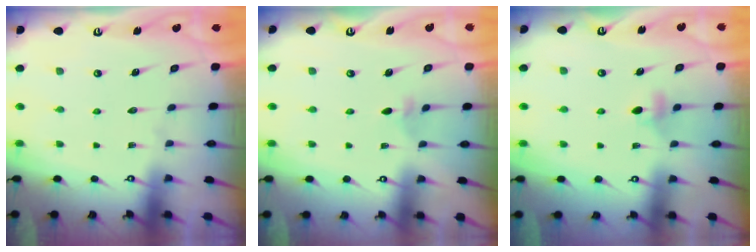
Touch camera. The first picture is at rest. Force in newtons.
{"total": 2.0, "press": 2.0, "slide": 0.5}
{"total": 4.7, "press": 4.7, "slide": 0.6}